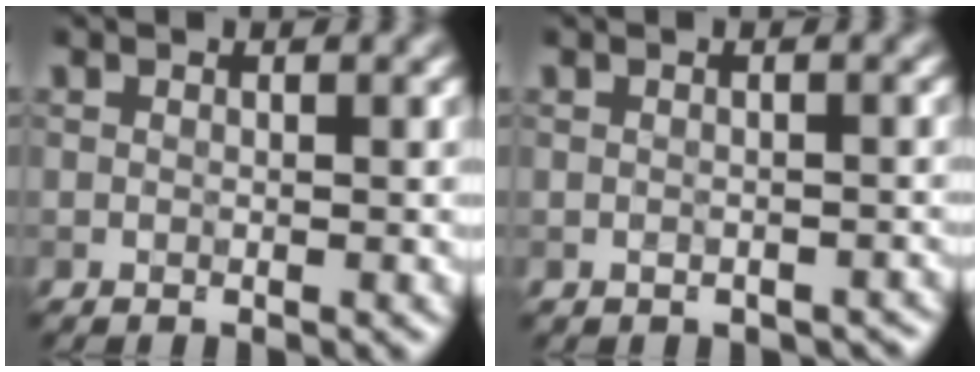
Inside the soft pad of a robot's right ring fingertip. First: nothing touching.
{"total": 1.2, "force": [-0.9, 0.8, 0.4], "torque": [-0.005, -0.010, -0.011]}